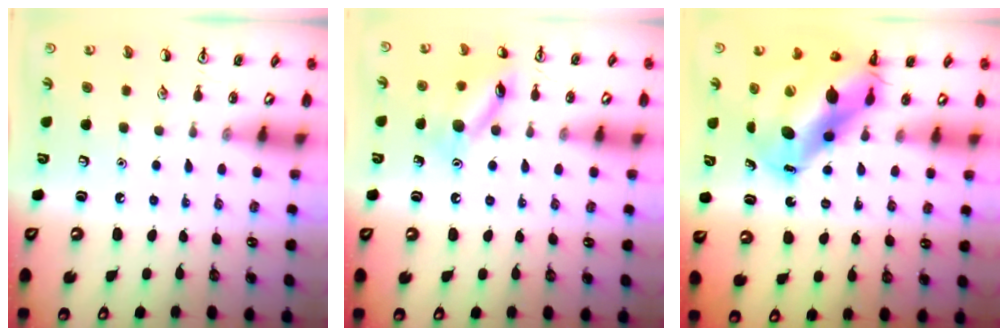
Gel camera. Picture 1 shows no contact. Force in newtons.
{"total": 12.2, "press": 12.2, "slide": 0.9}
{"total": 13.4, "press": 12.9, "slide": 3.6}